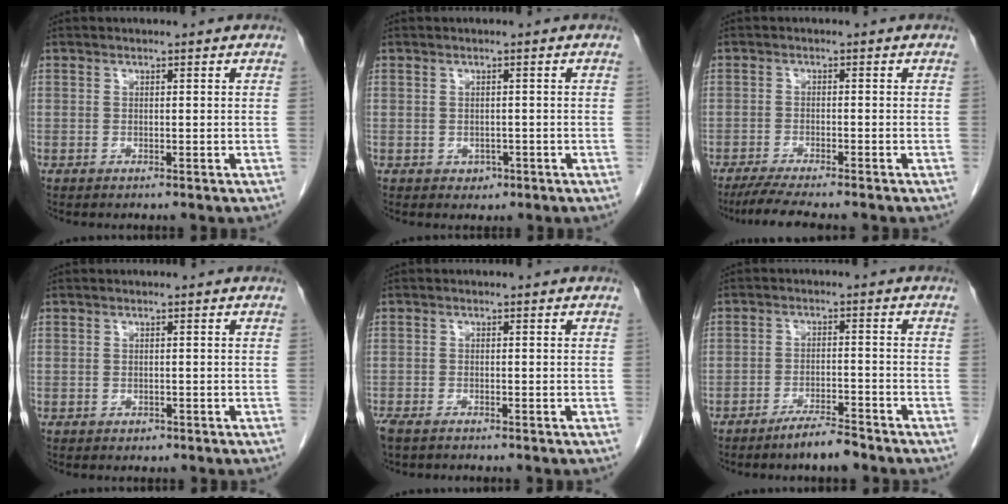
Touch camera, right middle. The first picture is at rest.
{"total": 1.4, "force": [-0.6, 1.2, 0.5], "torque": [-0.007, 0.004, -0.004]}
{"total": 7.2, "force": [-6.2, 0.3, 3.8], "torque": [-0.055, -0.018, -0.100]}
{"total": 0.6, "force": [-0.4, 0.5, 0.2], "torque": [-0.005, 0.001, -0.005]}
{"total": 3.1, "force": [-2.6, 0.9, 1.5], "torque": [-0.025, -0.008, -0.043]}
{"total": 4.8, "force": [-4.0, 0.5, 2.6], "torque": [-0.044, -0.004, -0.071]}